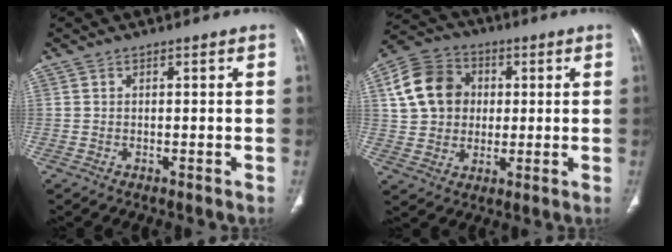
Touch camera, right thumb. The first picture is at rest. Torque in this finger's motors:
{"motor_torque": [-0.90, 1.68, 1.15, 0.01, 0.31]}